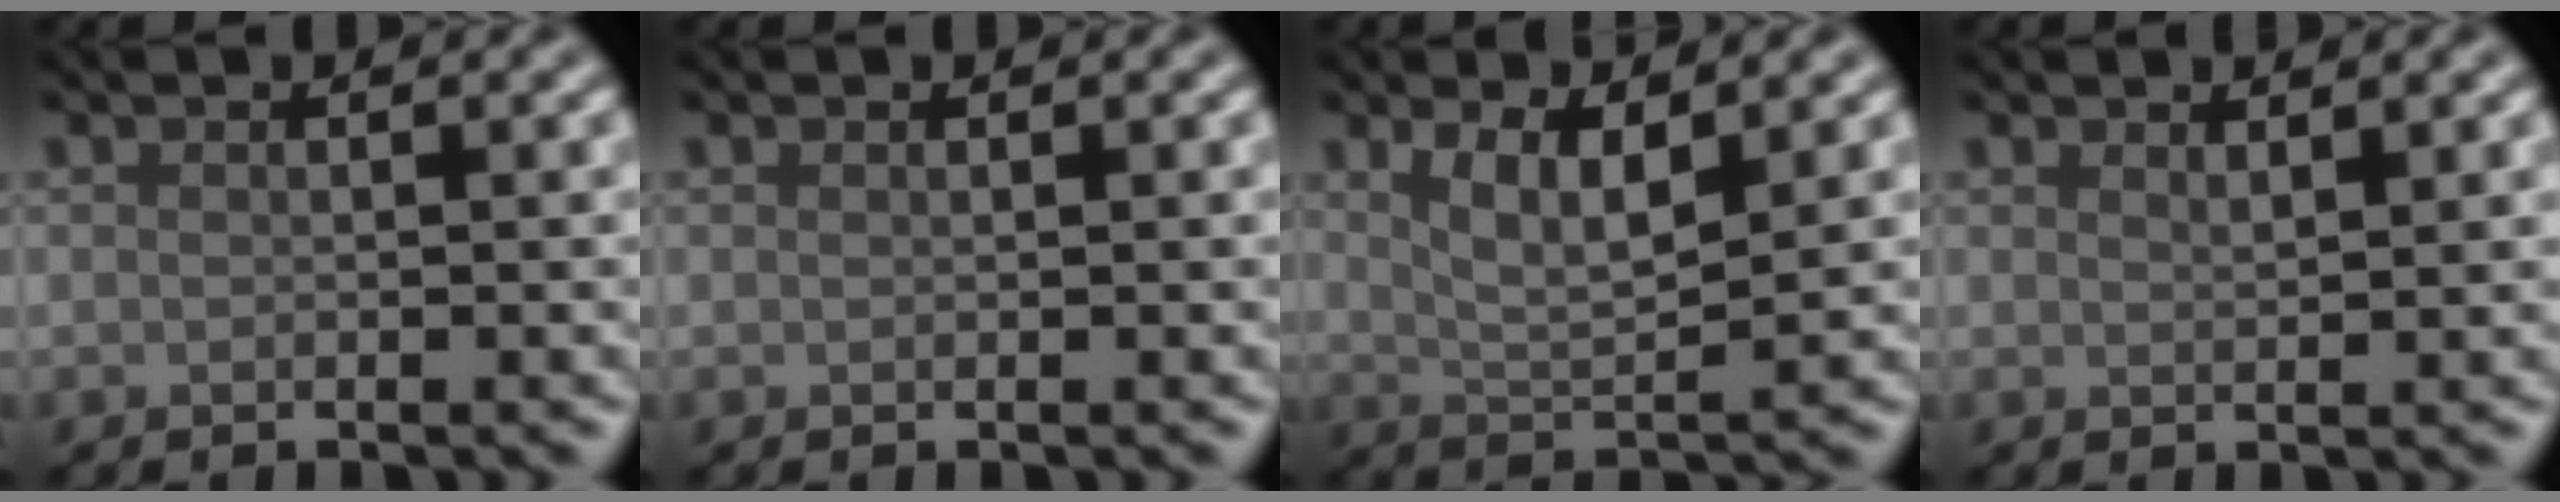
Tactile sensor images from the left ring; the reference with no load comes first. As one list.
[{"total": 0.0}, {"total": 3.8, "force": [1.8, 1.0, 3.2], "torque": [-0.064, -0.008, 0.036]}, {"total": 0.8, "force": [0.8, 0.1, 0.3], "torque": [-0.003, -0.001, 0.014]}]